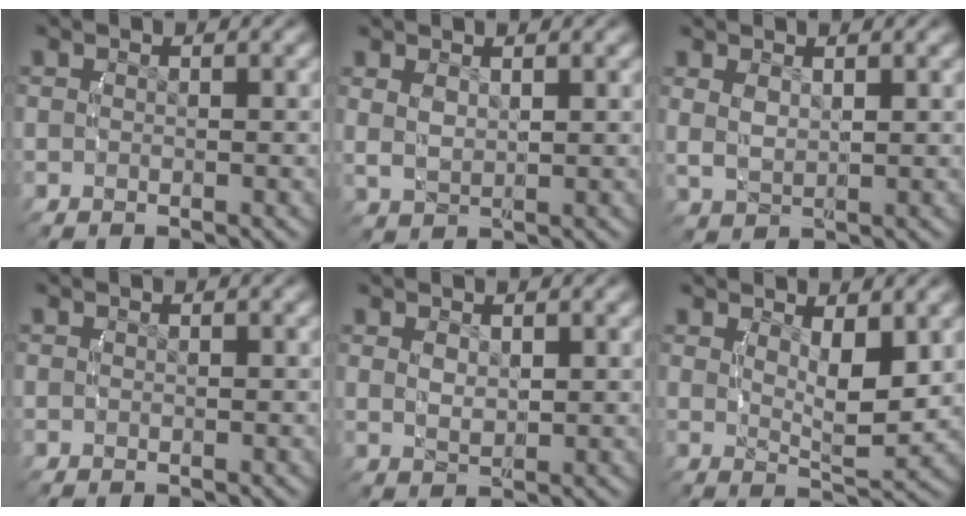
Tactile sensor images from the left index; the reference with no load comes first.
{"total": 2.1, "force": [1.1, 1.0, 1.5], "torque": [-0.029, 0.000, 0.025]}
{"total": 2.4, "force": [1.1, 1.3, 1.7], "torque": [-0.036, -0.002, 0.025]}
{"total": 0.0}
{"total": 1.8, "force": [0.9, 0.6, 1.5], "torque": [-0.025, -0.003, 0.021]}
{"total": 3.5, "force": [1.6, 0.5, 3.0], "torque": [-0.038, -0.013, 0.029]}